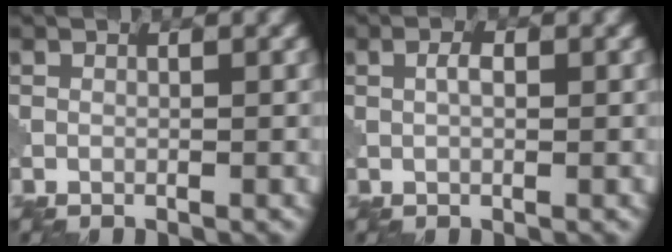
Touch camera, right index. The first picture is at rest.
{"total": 1.5, "force": [0.2, 0.6, 1.3], "torque": [-0.027, 0.004, 0.002]}